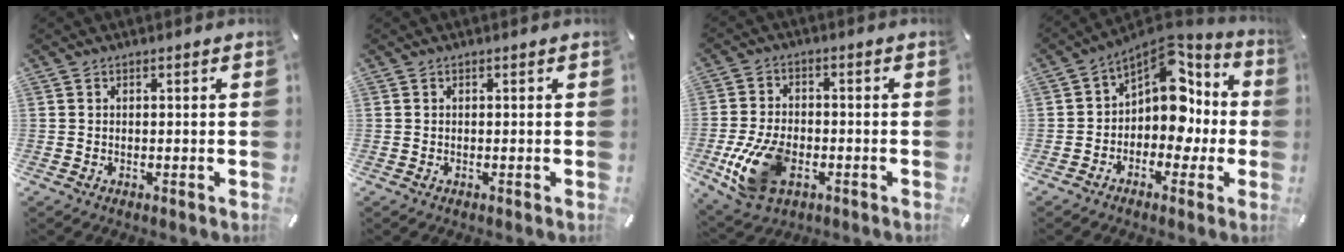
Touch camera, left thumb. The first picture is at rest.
{"total": 0.0}
{"total": 13.3, "force": [-4.3, 8.5, 9.3], "torque": [-0.196, 0.001, -0.075]}
{"total": 12.2, "force": [3.3, 8.7, 7.9], "torque": [-0.110, -0.028, 0.062]}